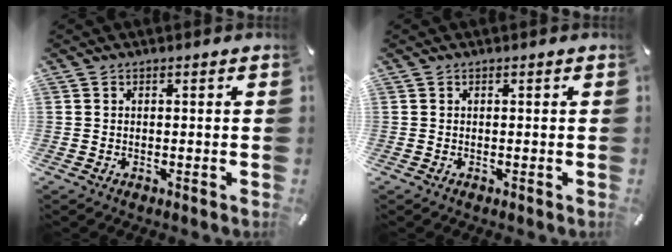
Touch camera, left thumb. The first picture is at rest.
{"total": 0.0}